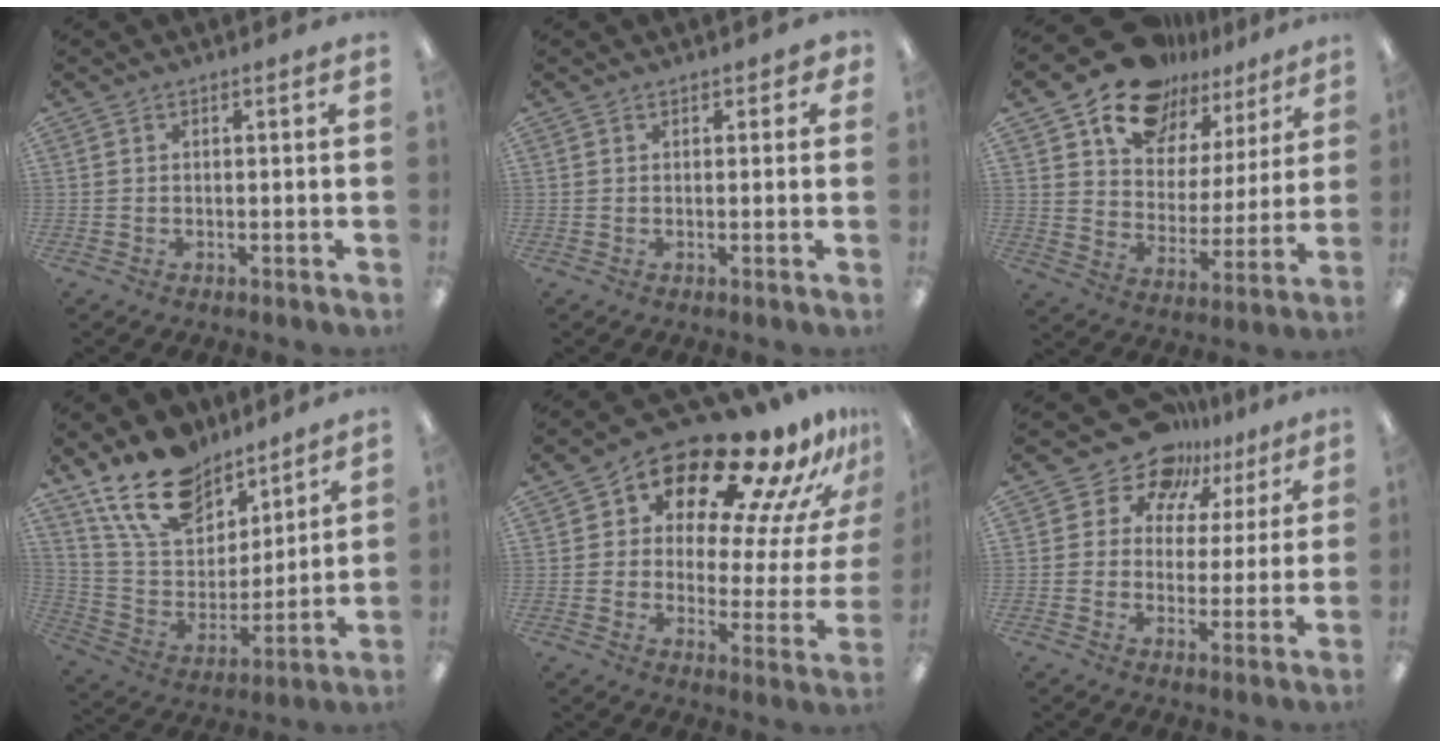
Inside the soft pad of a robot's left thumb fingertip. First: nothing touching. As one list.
[{"total": 1.4, "force": [0.7, 1.1, 0.6], "torque": [-0.003, 0.000, 0.011]}, {"total": 15.4, "force": [12.8, 7.8, 3.7], "torque": [-0.082, -0.100, 0.234]}, {"total": 18.5, "force": [13.6, 9.9, 7.7], "torque": [-0.155, -0.074, 0.252]}, {"total": 17.9, "force": [14.7, 5.7, 8.4], "torque": [-0.139, -0.120, 0.241]}, {"total": 11.6, "force": [8.8, 7.3, 2.4], "torque": [-0.054, -0.065, 0.164]}]